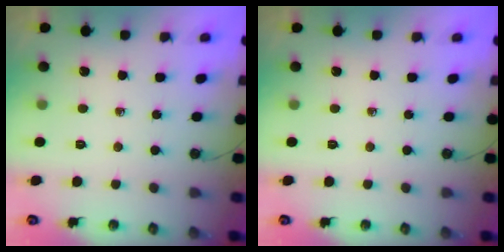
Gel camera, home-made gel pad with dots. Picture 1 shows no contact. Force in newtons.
{"total": 0.0}